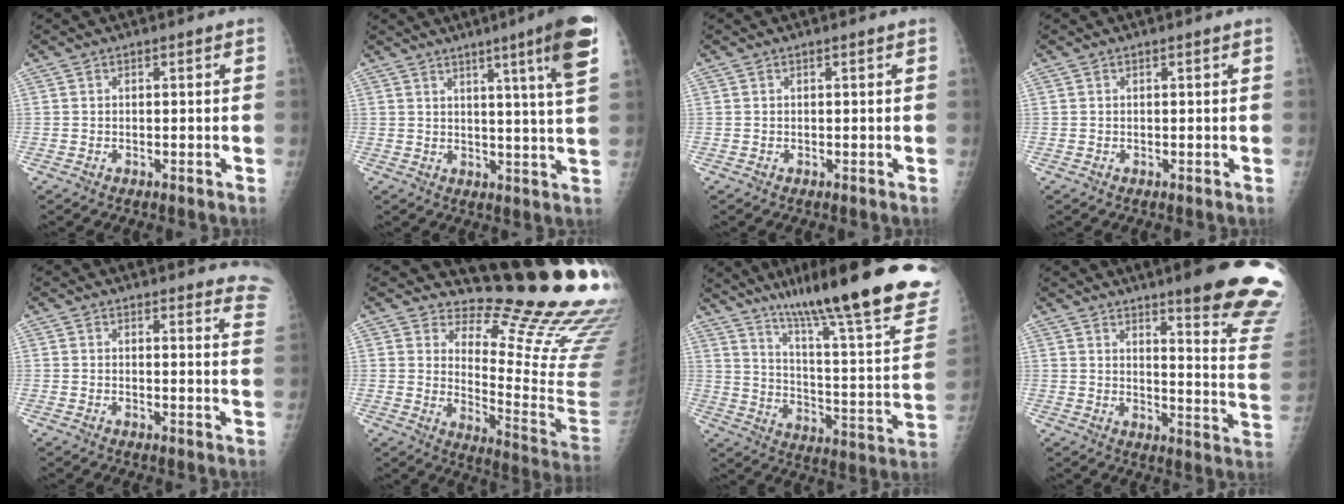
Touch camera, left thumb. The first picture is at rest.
{"total": 11.7, "force": [5.9, -0.6, 10.1], "torque": [-0.142, -0.028, 0.073]}
{"total": 0.0}
{"total": 0.0}
{"total": 10.1, "force": [9.9, 1.9, 1.2], "torque": [0.029, -0.078, 0.071]}
{"total": 19.4, "force": [16.6, 3.2, 9.5], "torque": [-0.099, -0.192, 0.214]}
{"total": 31.9, "force": [23.1, 4.6, 21.5], "torque": [-0.280, -0.102, 0.330]}
{"total": 20.2, "force": [15.0, 2.2, 13.4], "torque": [-0.143, -0.112, 0.186]}